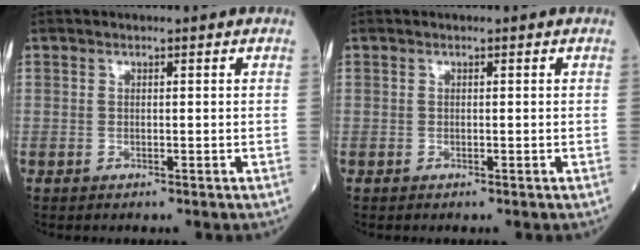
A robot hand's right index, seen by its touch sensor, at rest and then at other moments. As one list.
[{"total": 0.0}]